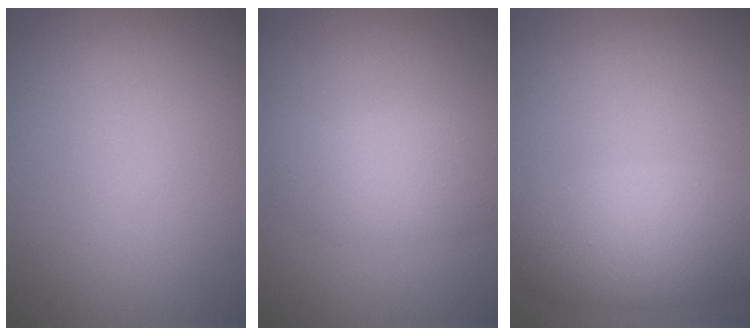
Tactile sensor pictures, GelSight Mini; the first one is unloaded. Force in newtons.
{"total": 3.5, "press": 3.5, "slide": 0.3}
{"total": 5.1, "press": 5.1, "slide": 0.4}